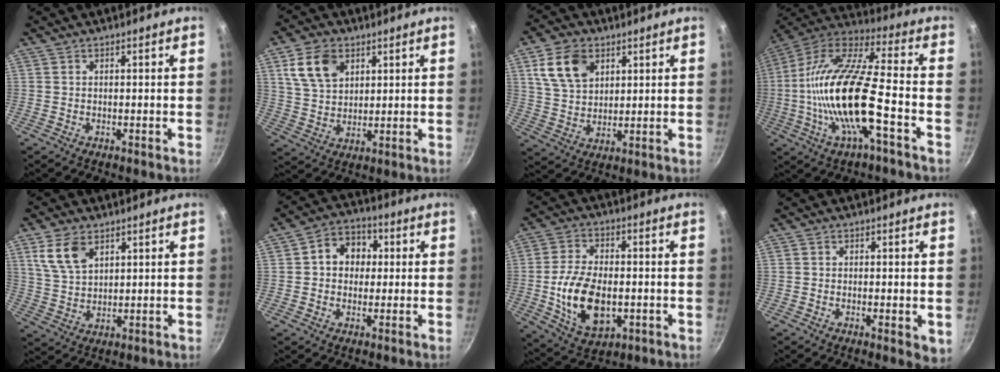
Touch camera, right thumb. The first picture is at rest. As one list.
[{"total": 9.8, "force": [4.3, 6.7, 5.8], "torque": [-0.090, -0.010, 0.083]}, {"total": 10.7, "force": [4.6, 7.3, 6.3], "torque": [-0.098, -0.011, 0.090]}, {"total": 22.0, "force": [-5.0, 6.5, 20.4], "torque": [-0.391, 0.033, -0.107]}, {"total": 7.9, "force": [4.1, 4.6, 4.9], "torque": [-0.085, -0.017, 0.086]}, {"total": 8.5, "force": [1.2, 7.0, 4.6], "torque": [-0.032, 0.015, 0.003]}, {"total": 14.3, "force": [-2.1, 8.5, 11.3], "torque": [-0.200, 0.006, -0.027]}, {"total": 3.8, "force": [-0.6, 1.4, 3.5], "torque": [-0.048, -0.012, -0.010]}]